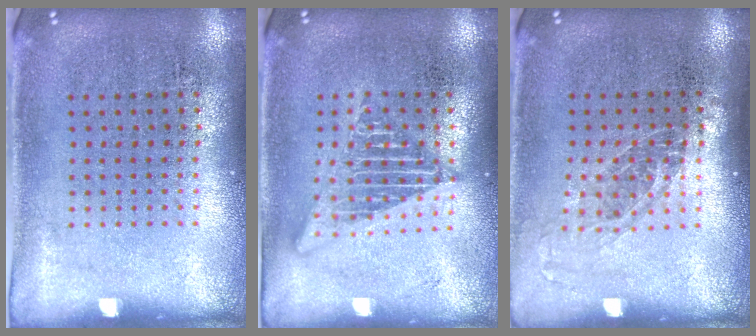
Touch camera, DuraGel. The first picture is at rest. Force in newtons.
{"total": 2.6, "press": 2.6, "slide": 0.3}
{"total": 1.1, "press": 1.0, "slide": 0.6}